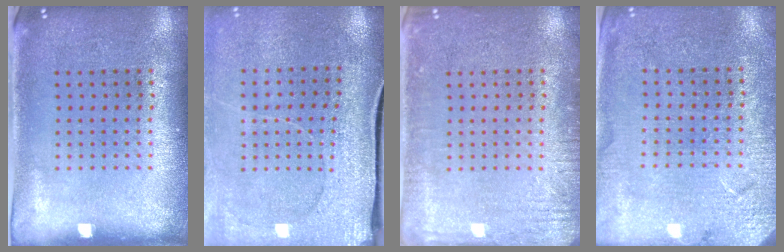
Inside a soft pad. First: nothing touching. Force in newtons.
{"total": 3.0, "press": 2.8, "slide": 1.1}
{"total": 2.5, "press": 2.5, "slide": 0.3}
{"total": 2.9, "press": 2.9, "slide": 0.3}